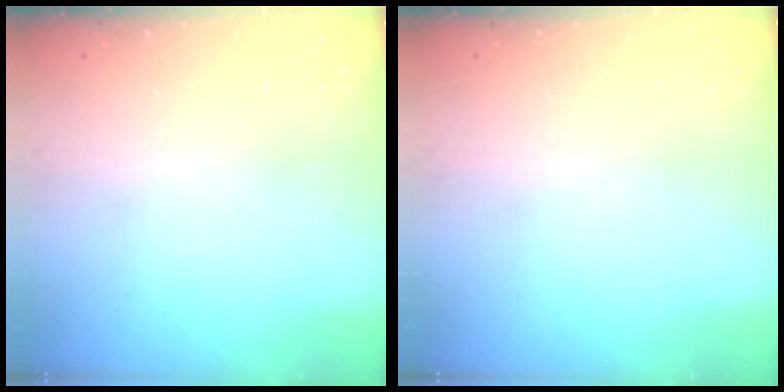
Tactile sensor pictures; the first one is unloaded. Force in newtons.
{"total": 0.0}